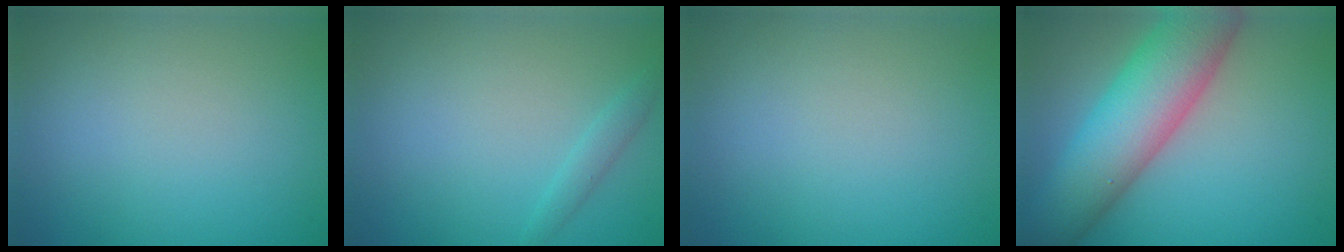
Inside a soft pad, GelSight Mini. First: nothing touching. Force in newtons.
{"total": 1.0, "press": 1.0, "slide": 0.1}
{"total": 0.0}
{"total": 9.3, "press": 9.3, "slide": 0.4}